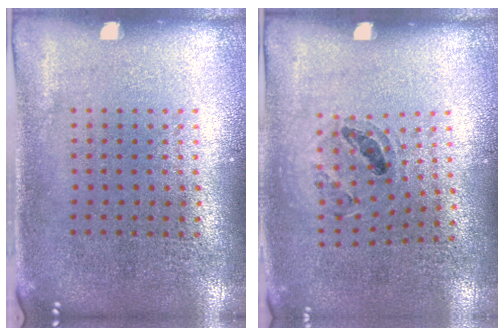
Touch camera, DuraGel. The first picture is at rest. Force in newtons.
{"total": 0.9, "press": 0.9, "slide": 0.1}